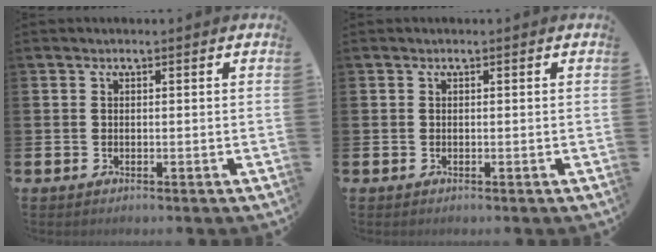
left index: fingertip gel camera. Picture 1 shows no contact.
{"total": 0.0}